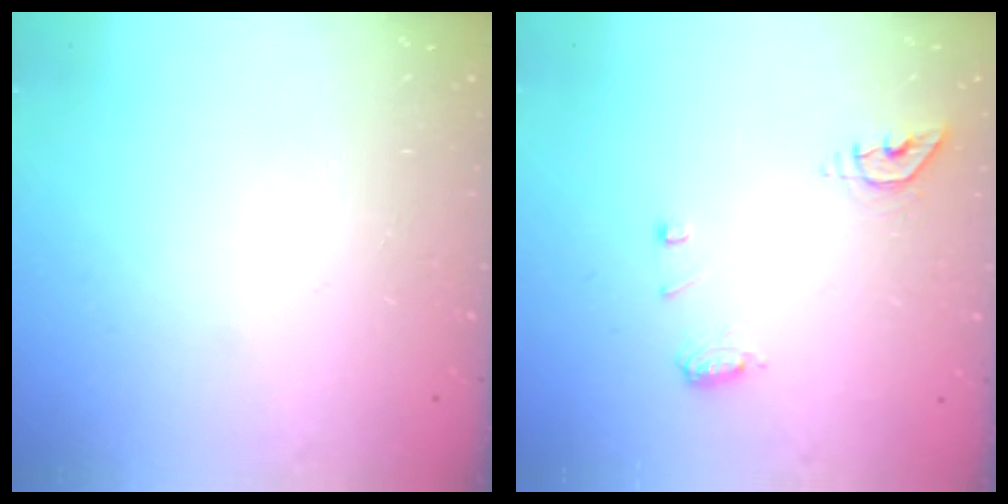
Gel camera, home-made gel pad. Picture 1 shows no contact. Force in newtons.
{"total": 7.2, "press": 7.1, "slide": 0.9}